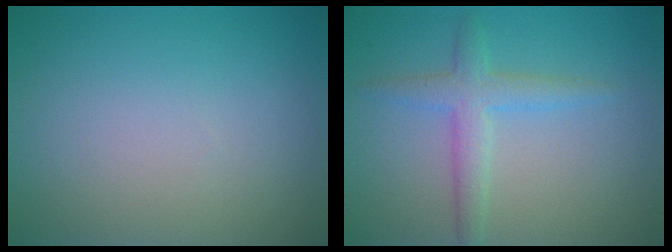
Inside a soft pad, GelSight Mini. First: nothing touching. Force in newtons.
{"total": 2.7, "press": 2.7, "slide": 0.1}